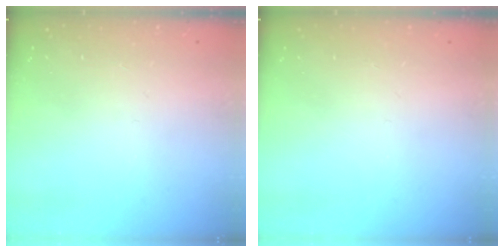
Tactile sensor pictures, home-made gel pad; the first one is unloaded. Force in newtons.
{"total": 0.0}